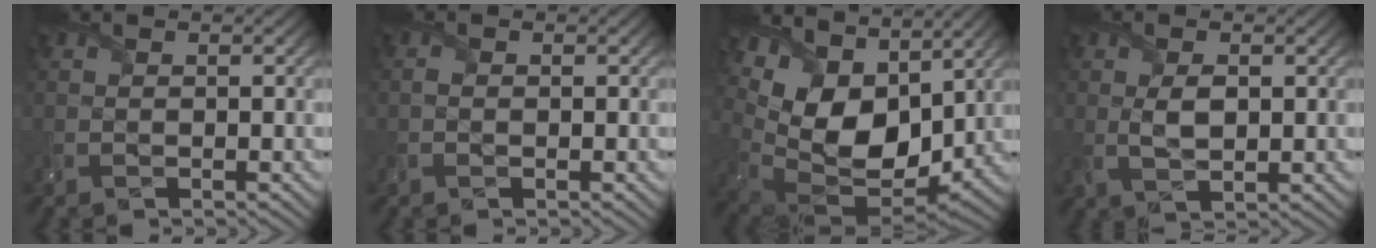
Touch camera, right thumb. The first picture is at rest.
{"total": 0.8, "force": [-0.3, 0.5, 0.5], "torque": [-0.016, -0.002, -0.007]}
{"total": 14.5, "force": [6.1, 9.1, 9.5], "torque": [-0.228, 0.003, 0.123]}
{"total": 3.3, "force": [0.3, 1.8, 2.8], "torque": [-0.067, -0.008, 0.011]}